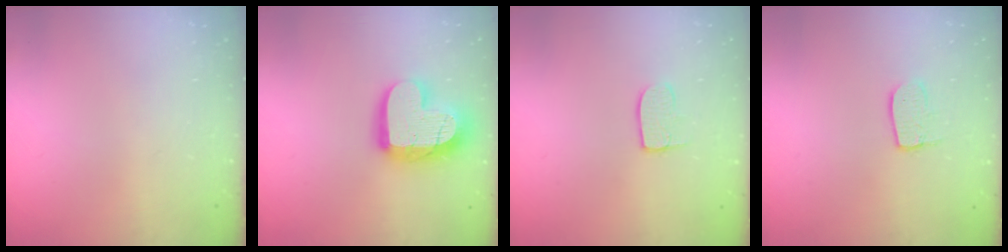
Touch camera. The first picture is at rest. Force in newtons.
{"total": 16.9, "press": 16.9, "slide": 1.4}
{"total": 7.2, "press": 7.1, "slide": 0.4}
{"total": 7.0, "press": 7.0, "slide": 0.3}